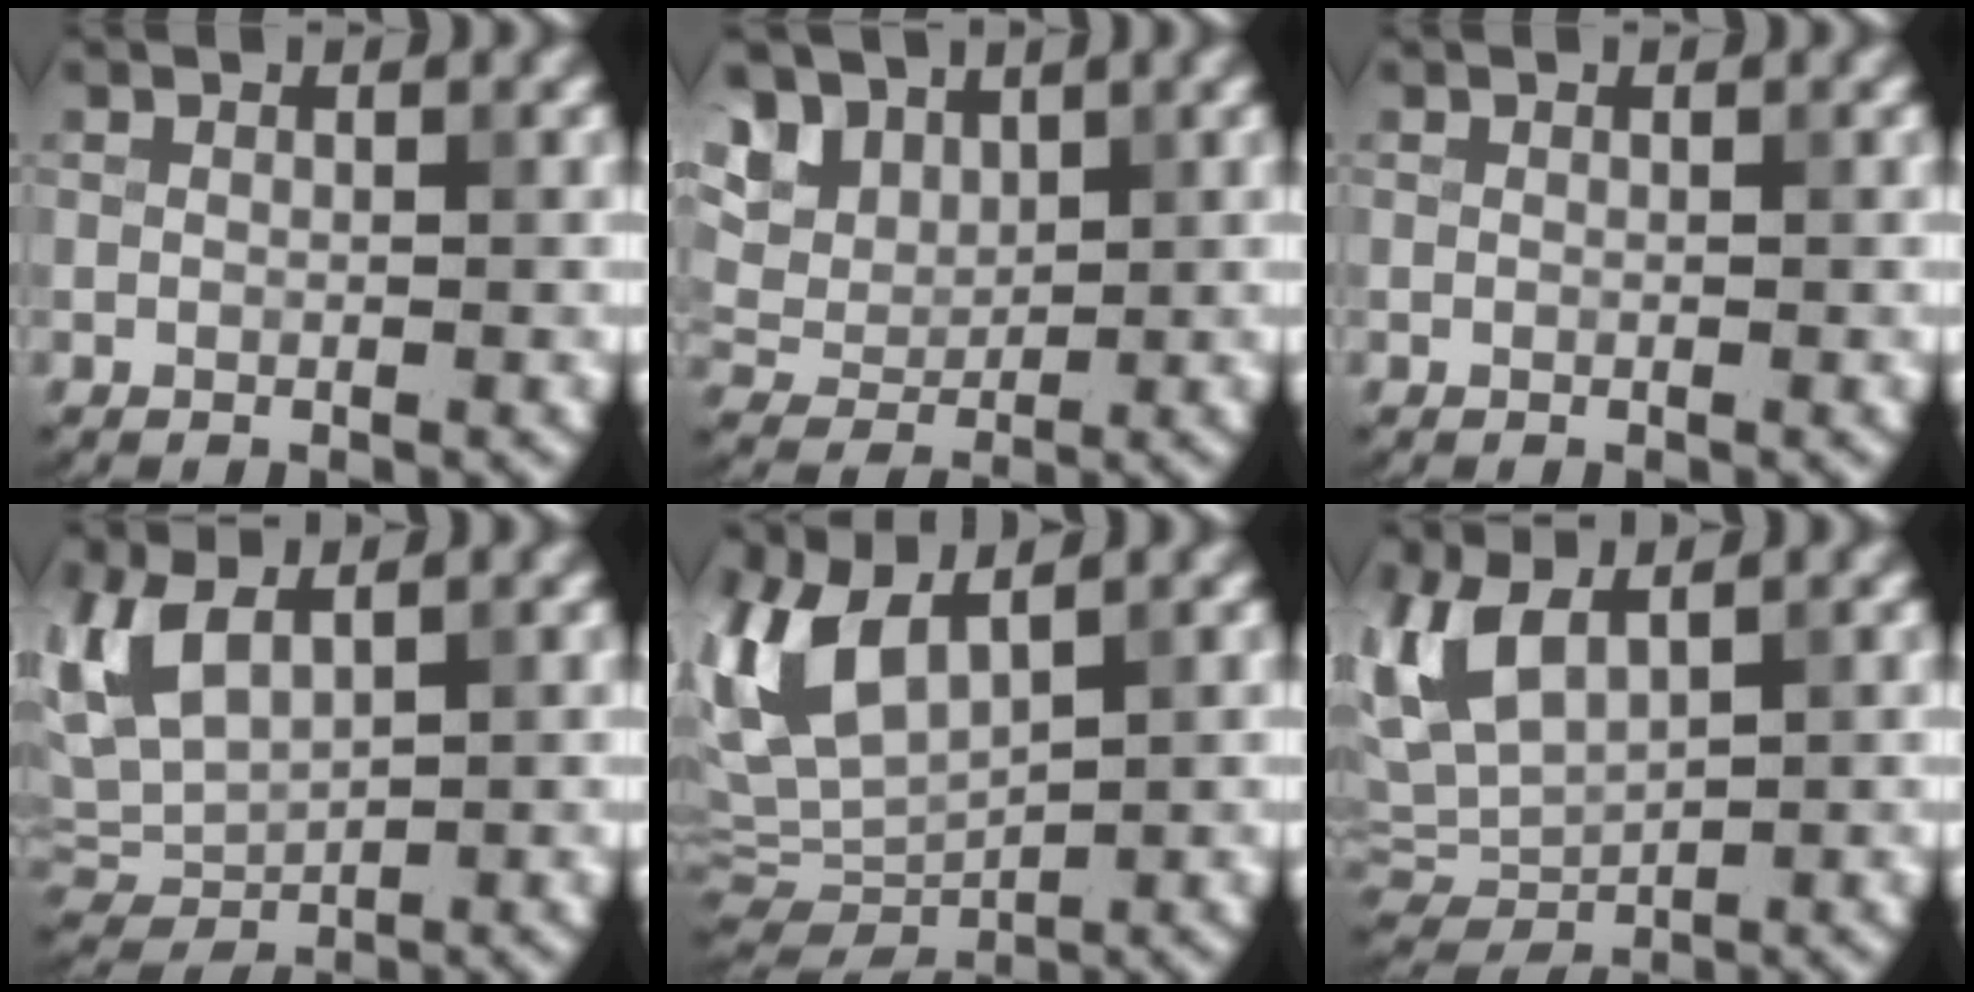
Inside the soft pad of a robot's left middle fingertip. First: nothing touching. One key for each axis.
{"total": 6.1, "fx": 3.6, "fy": 3.9, "fz": 3.1, "tx": -0.090, "ty": 0.001, "tz": 0.070}
{"total": 0.0}
{"total": 4.8, "fx": 1.7, "fy": 2.8, "fz": 3.5, "tx": -0.091, "ty": 0.006, "tz": 0.036}
{"total": 7.8, "fx": 3.4, "fy": 3.7, "fz": 6.0, "tx": -0.149, "ty": 0.009, "tz": 0.066}
{"total": 5.3, "fx": 1.9, "fy": 2.9, "fz": 3.9, "tx": -0.100, "ty": 0.004, "tz": 0.038}